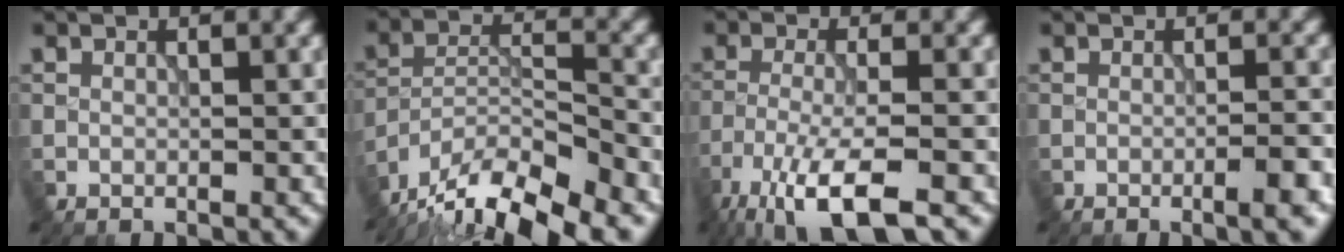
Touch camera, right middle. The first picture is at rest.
{"total": 15.3, "force": [-13.1, 3.9, 6.8], "torque": [-0.109, -0.008, -0.197]}
{"total": 8.1, "force": [-5.5, 1.7, 5.7], "torque": [-0.105, -0.005, -0.105]}
{"total": 2.9, "force": [-1.4, 0.5, 2.5], "torque": [-0.030, 0.004, -0.025]}